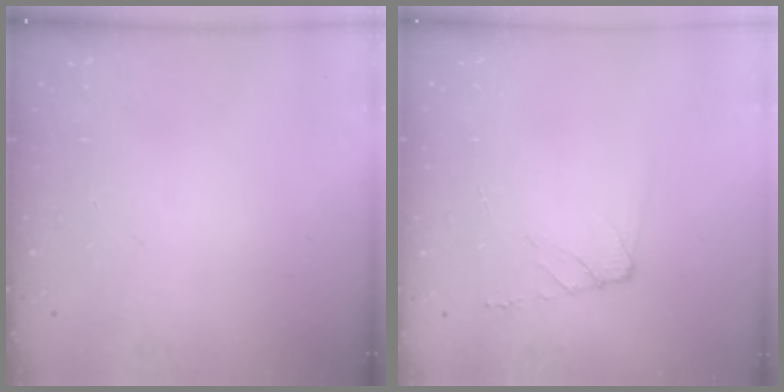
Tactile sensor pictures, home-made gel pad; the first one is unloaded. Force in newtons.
{"total": 7.0, "press": 6.9, "slide": 1.0}